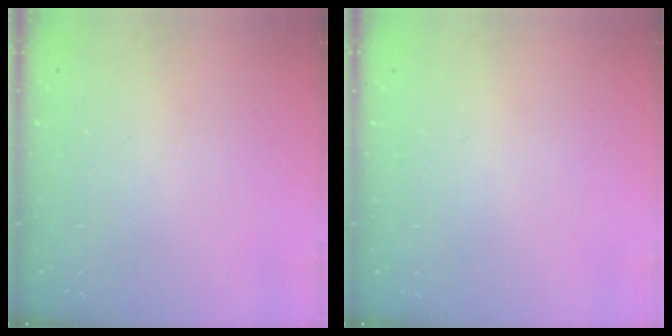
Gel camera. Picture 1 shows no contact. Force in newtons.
{"total": 0.0}